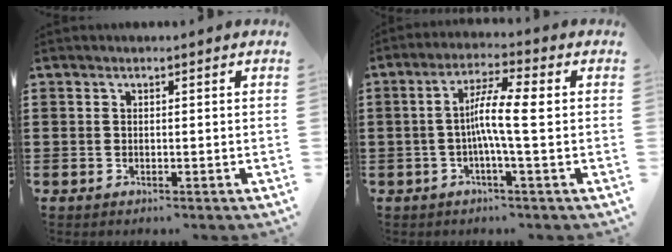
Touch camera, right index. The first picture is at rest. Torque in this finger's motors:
{"motor_torque": [0.82, -0.01, 0.40, 0.10]}